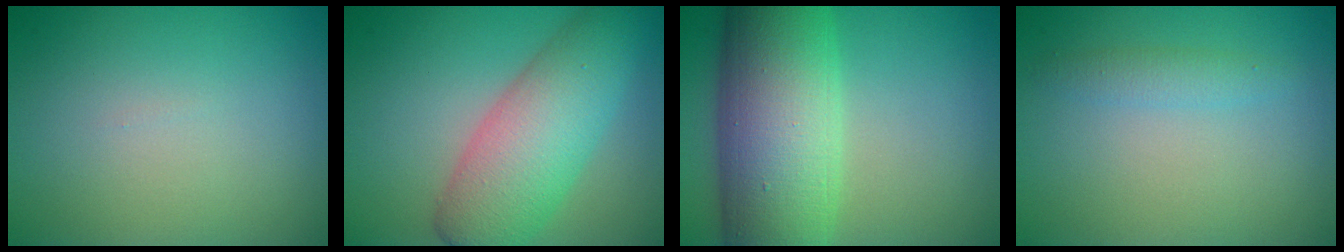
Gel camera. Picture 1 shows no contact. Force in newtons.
{"total": 7.3, "press": 7.3, "slide": 0.3}
{"total": 12.5, "press": 12.5, "slide": 0.4}
{"total": 1.5, "press": 1.4, "slide": 0.1}